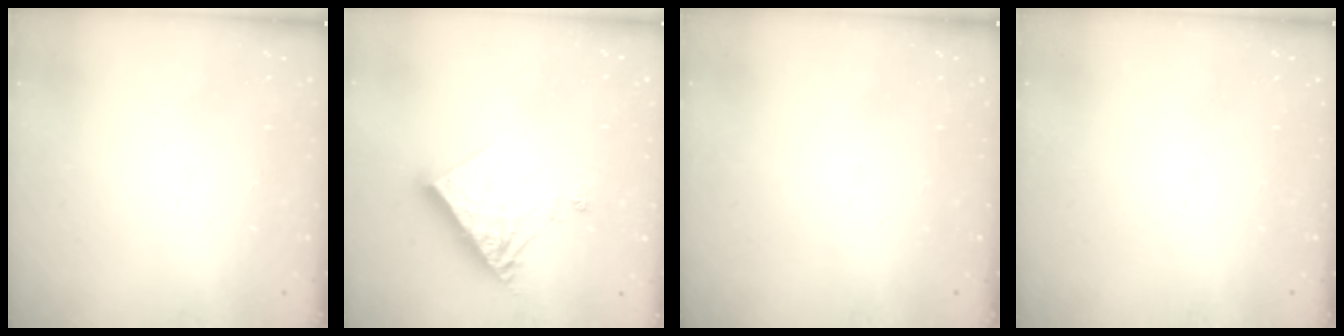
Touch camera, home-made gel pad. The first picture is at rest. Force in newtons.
{"total": 12.7, "press": 12.6, "slide": 1.2}
{"total": 0.0}
{"total": 0.0}